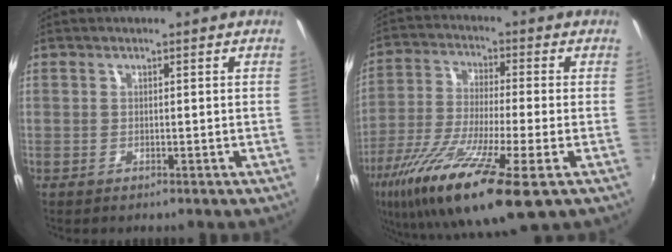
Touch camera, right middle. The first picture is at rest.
{"total": 19.1, "force": [-9.7, 3.2, 16.1], "torque": [-0.321, -0.059, -0.181]}